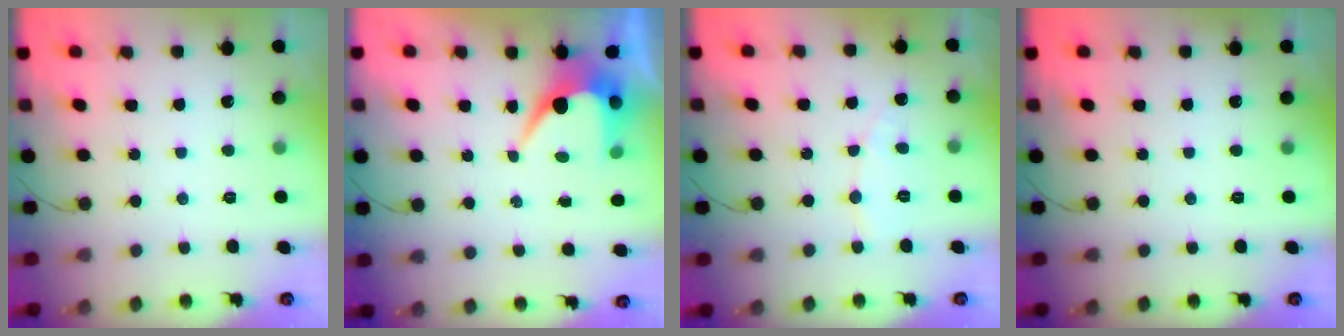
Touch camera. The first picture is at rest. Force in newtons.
{"total": 6.3, "press": 6.3, "slide": 0.3}
{"total": 4.9, "press": 4.9, "slide": 0.4}
{"total": 0.0}